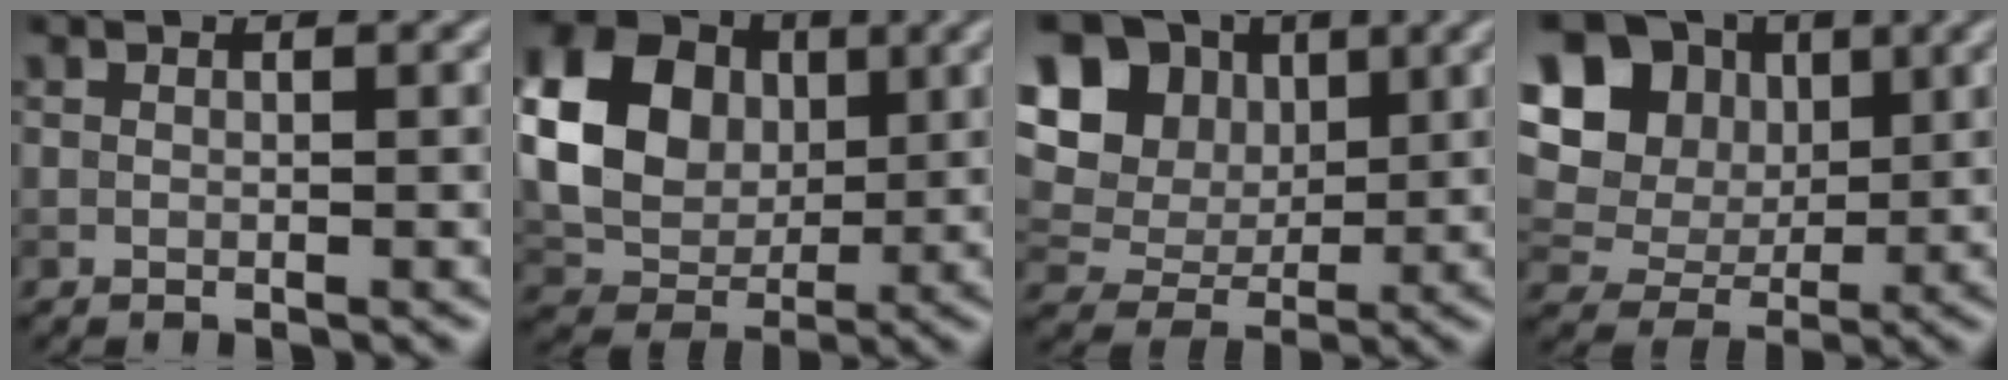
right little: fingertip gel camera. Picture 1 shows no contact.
{"total": 14.1, "force": [2.9, 11.4, 7.7], "torque": [-0.187, 0.028, 0.043]}
{"total": 11.9, "force": [4.1, 9.2, 6.2], "torque": [-0.147, 0.044, 0.065]}
{"total": 13.1, "force": [4.2, 10.5, 6.6], "torque": [-0.157, 0.043, 0.065]}